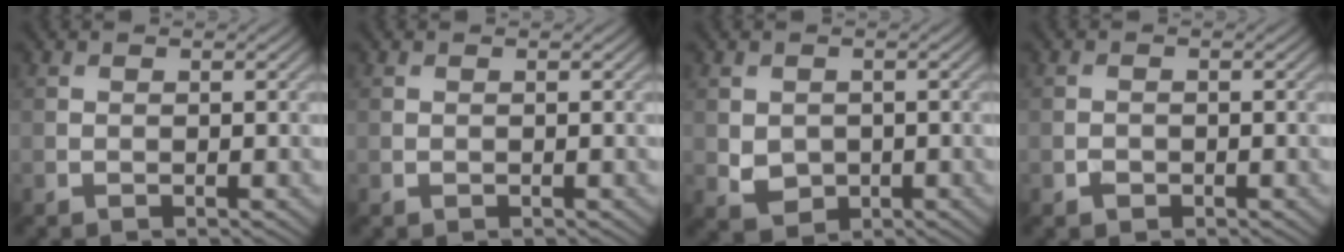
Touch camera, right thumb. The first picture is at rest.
{"total": 0.0}
{"total": 2.7, "force": [0.0, 2.5, 1.2], "torque": [-0.040, -0.007, 0.003]}
{"total": 0.8, "force": [-0.6, 0.6, 0.1], "torque": [-0.004, 0.002, -0.011]}